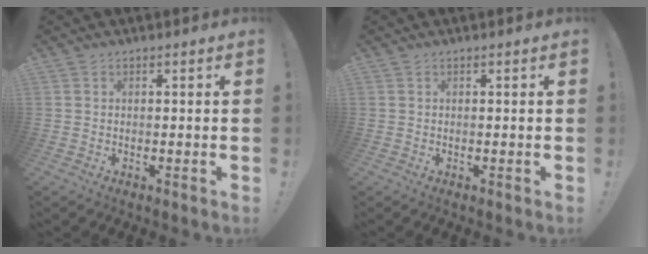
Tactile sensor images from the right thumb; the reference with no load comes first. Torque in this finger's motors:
{"motor_torque": [-0.09, 0.14, 0.05, -0.01, -0.03]}